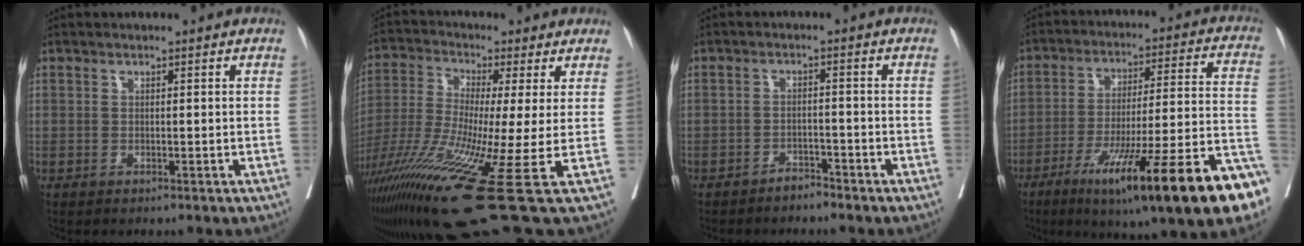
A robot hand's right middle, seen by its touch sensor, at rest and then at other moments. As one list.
[{"total": 19.5, "force": [-8.6, -0.5, 17.5], "torque": [-0.329, -0.050, -0.160]}, {"total": 2.2, "force": [-2.1, 0.7, 0.5], "torque": [-0.012, 0.001, -0.034]}, {"total": 26.0, "force": [-14.5, 1.7, 21.5], "torque": [-0.237, -0.019, -0.231]}]